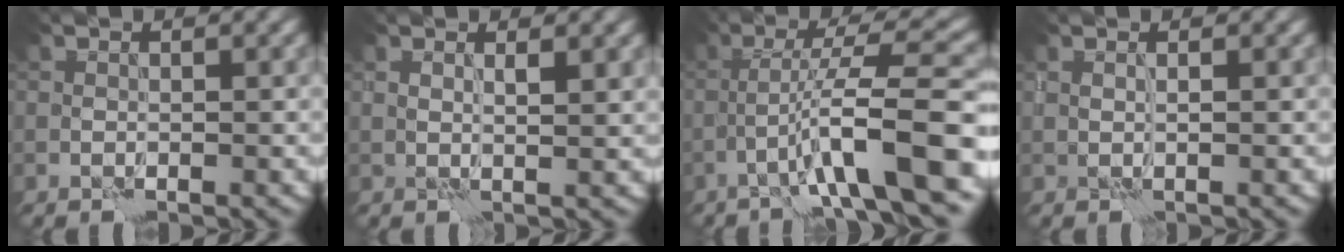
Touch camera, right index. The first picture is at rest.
{"total": 1.6, "force": [1.2, 0.1, 1.0], "torque": [-0.016, -0.006, 0.026]}
{"total": 7.7, "force": [-2.4, 0.6, 7.3], "torque": [-0.122, 0.023, -0.037]}
{"total": 0.7, "force": [0.5, -0.1, 0.4], "torque": [-0.009, -0.008, 0.013]}